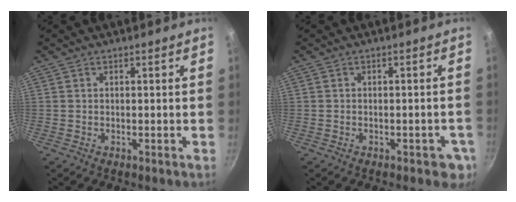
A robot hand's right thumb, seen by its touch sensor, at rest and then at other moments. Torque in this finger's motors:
{"motor_torque": [-0.14, -0.14, -0.25, 0.15, 0.08]}